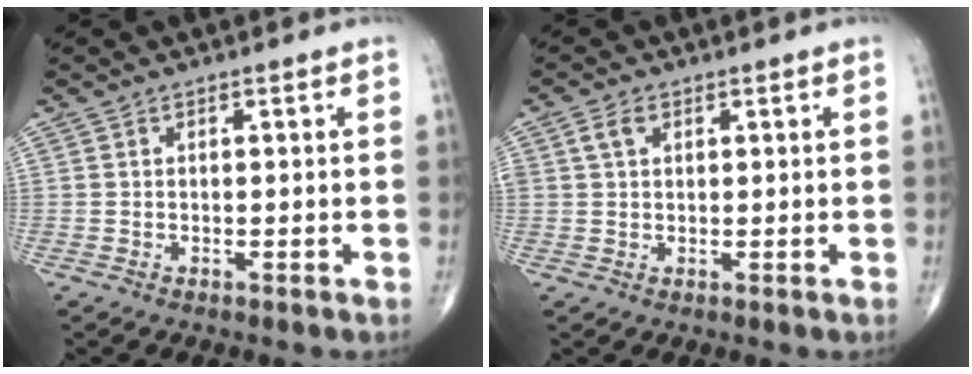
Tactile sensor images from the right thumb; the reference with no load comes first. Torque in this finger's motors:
{"motor_torque": [0.62, 0.77, 0.33, 0.19, 0.02]}